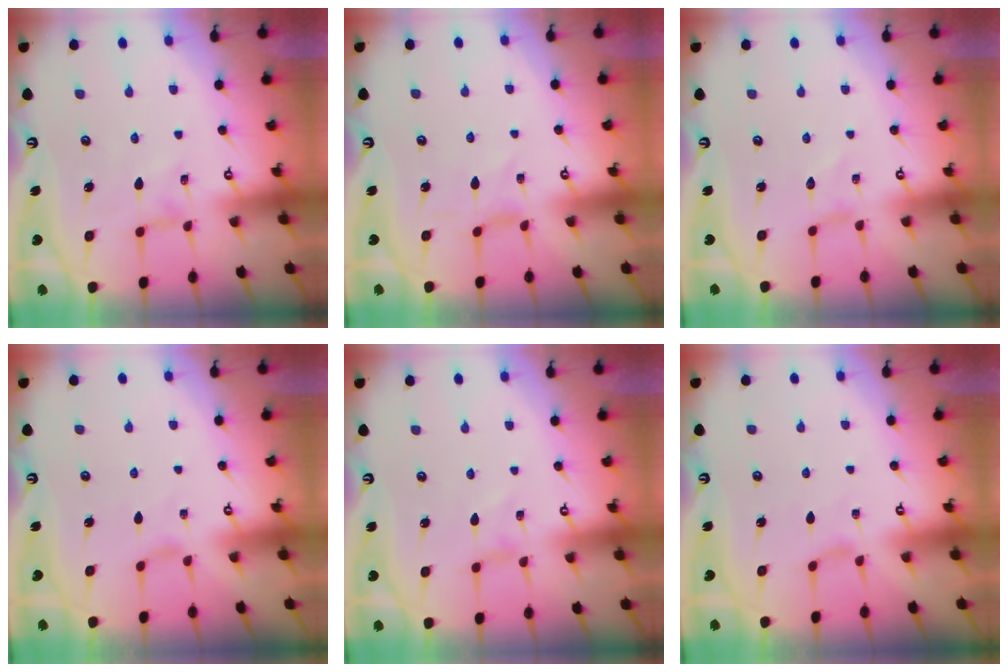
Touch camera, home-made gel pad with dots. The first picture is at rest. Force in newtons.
{"total": 1.0, "press": 1.0, "slide": 0.2}
{"total": 0.0}
{"total": 1.1, "press": 1.1, "slide": 0.2}
{"total": 0.0}
{"total": 1.9, "press": 1.9, "slide": 0.4}